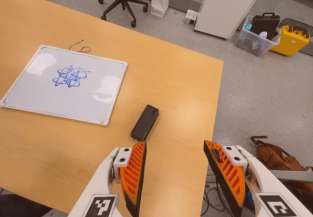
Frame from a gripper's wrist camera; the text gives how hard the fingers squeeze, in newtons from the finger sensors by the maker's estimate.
{"total": 0.0}